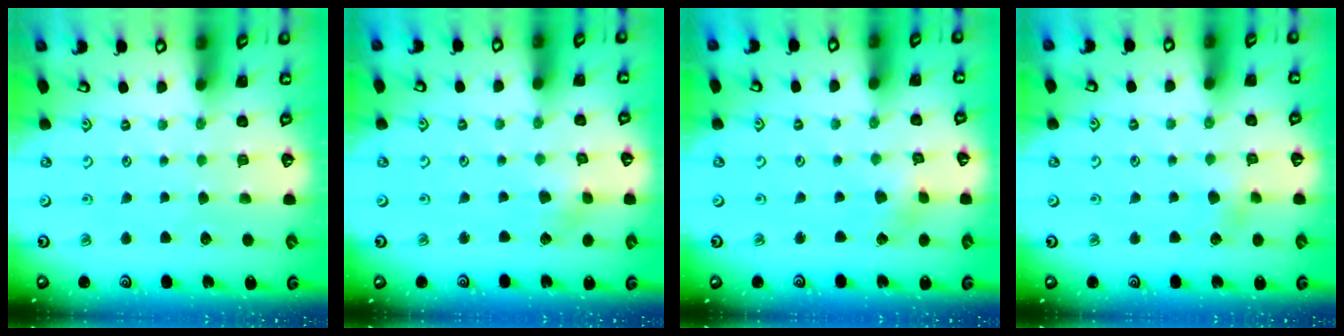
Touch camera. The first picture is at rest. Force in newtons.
{"total": 2.3, "press": 2.3, "slide": 0.6}
{"total": 2.1, "press": 2.1, "slide": 0.1}
{"total": 3.0, "press": 2.9, "slide": 0.5}